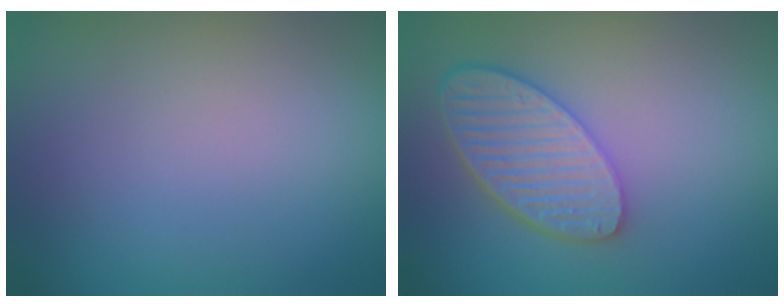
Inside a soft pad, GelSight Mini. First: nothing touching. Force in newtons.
{"total": 5.5, "press": 4.4, "slide": 3.3}